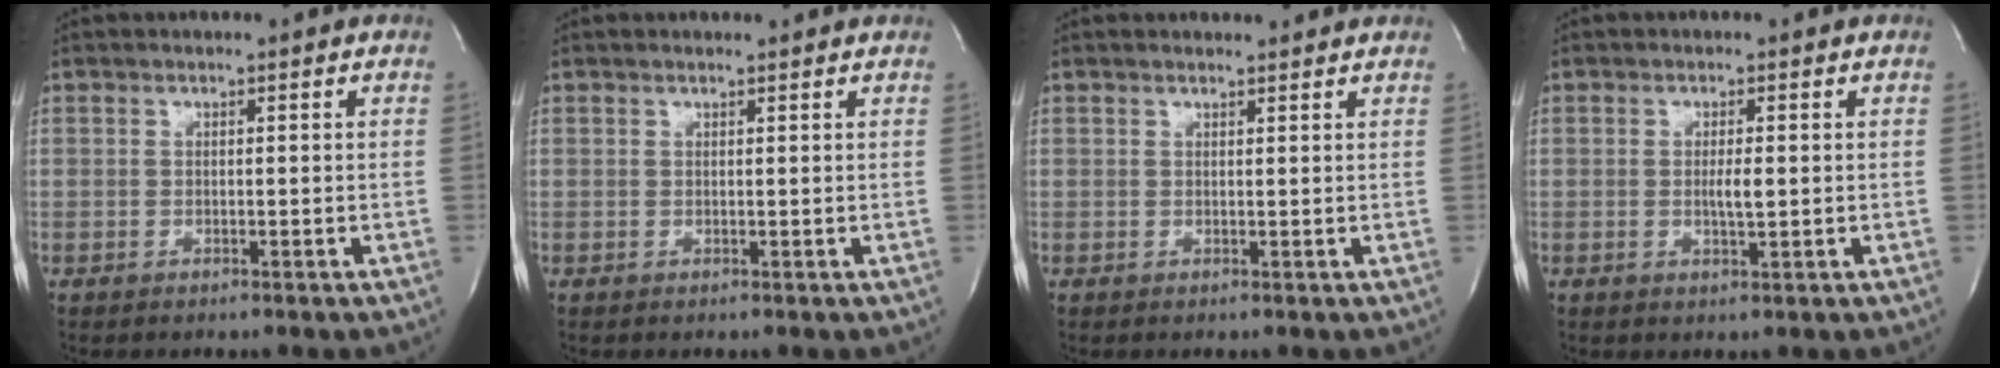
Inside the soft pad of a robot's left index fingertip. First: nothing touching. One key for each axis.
{"total": 2.0, "fx": 2.0, "fy": 0.0, "fz": 0.3, "tx": -0.011, "ty": 0.006, "tz": 0.024}
{"total": 3.3, "fx": 3.2, "fy": 0.4, "fz": 0.5, "tx": -0.014, "ty": 0.010, "tz": 0.038}
{"total": 2.1, "fx": 0.2, "fy": 0.2, "fz": 2.1, "tx": -0.040, "ty": -0.003, "tz": 0.003}